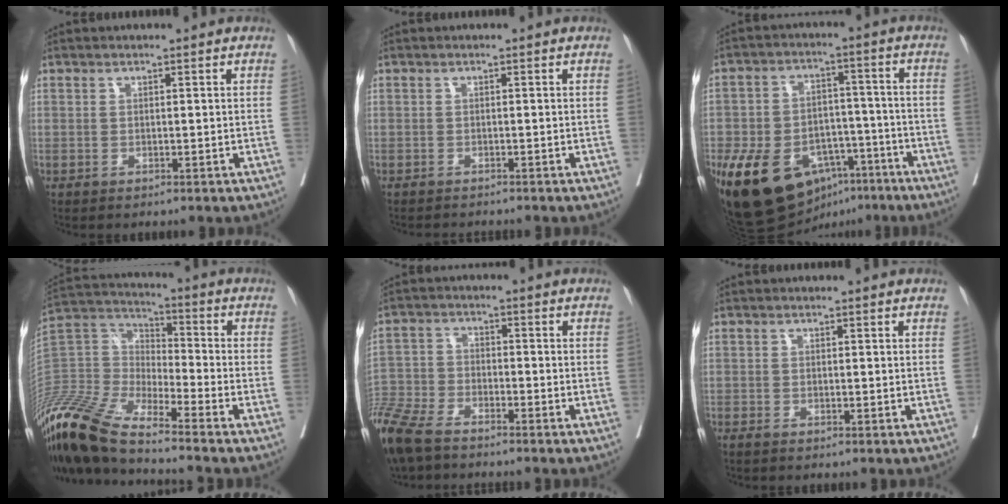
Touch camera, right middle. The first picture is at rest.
{"total": 2.4, "force": [-2.3, 0.0, 0.6], "torque": [-0.005, -0.005, -0.032]}
{"total": 20.4, "force": [-11.0, 12.3, 11.9], "torque": [-0.240, 0.013, -0.166]}
{"total": 20.1, "force": [-16.3, 2.6, 11.4], "torque": [-0.272, -0.012, -0.325]}
{"total": 12.2, "force": [-10.0, 3.8, 5.9], "torque": [-0.128, -0.020, -0.188]}
{"total": 0.7, "force": [-0.6, 0.1, 0.3], "torque": [-0.010, -0.002, -0.012]}